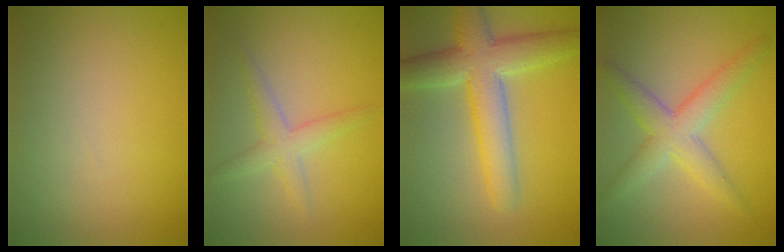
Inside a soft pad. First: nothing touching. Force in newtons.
{"total": 2.5, "press": 2.5, "slide": 0.1}
{"total": 7.3, "press": 7.3, "slide": 0.4}
{"total": 4.5, "press": 4.5, "slide": 0.1}